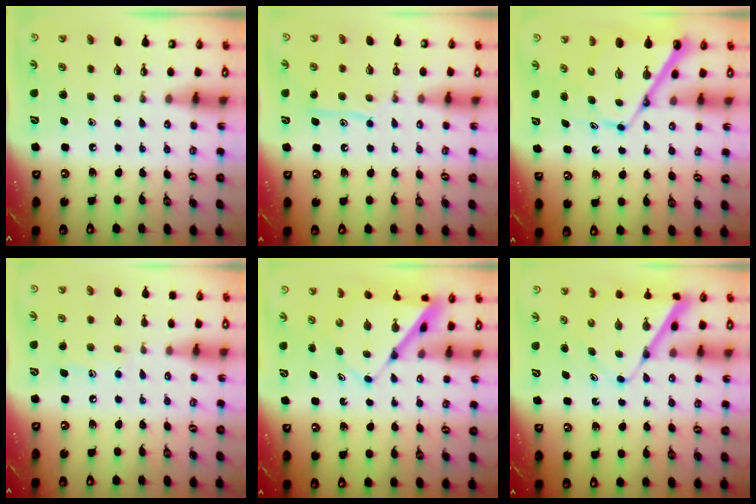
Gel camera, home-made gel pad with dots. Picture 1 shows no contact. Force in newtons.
{"total": 9.4, "press": 9.4, "slide": 0.7}
{"total": 11.1, "press": 11.1, "slide": 1.2}
{"total": 6.1, "press": 6.1, "slide": 0.3}
{"total": 7.9, "press": 7.9, "slide": 0.7}
{"total": 8.8, "press": 8.8, "slide": 0.9}